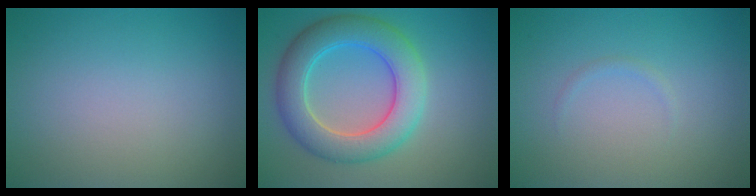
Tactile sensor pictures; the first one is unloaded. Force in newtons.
{"total": 6.9, "press": 6.9, "slide": 0.5}
{"total": 0.5, "press": 0.5, "slide": 0.0}